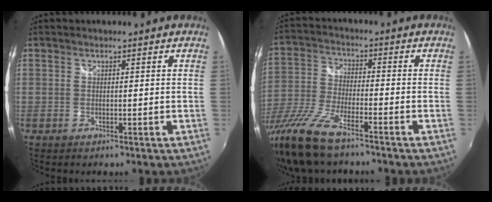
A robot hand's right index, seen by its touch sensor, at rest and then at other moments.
{"total": 13.3, "force": [-9.8, 3.0, 8.5], "torque": [-0.188, -0.034, -0.196]}